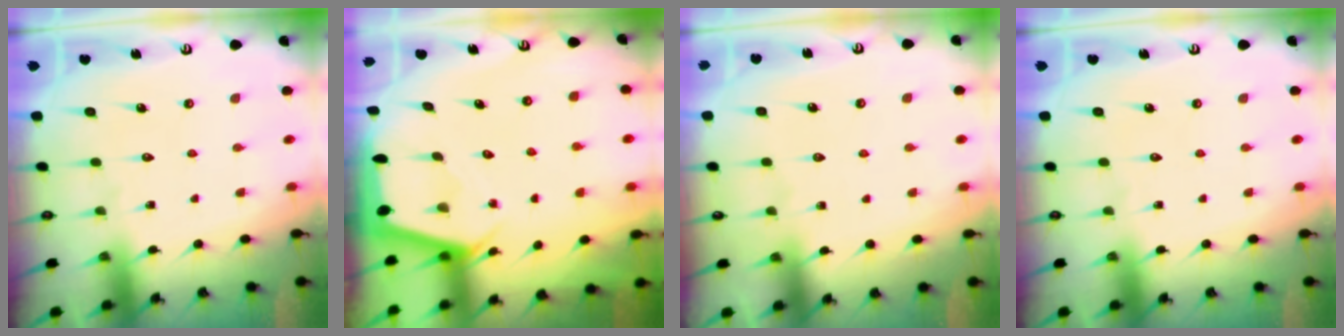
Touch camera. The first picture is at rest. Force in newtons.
{"total": 2.4, "press": 2.4, "slide": 0.2}
{"total": 2.4, "press": 2.3, "slide": 0.4}
{"total": 0.0}